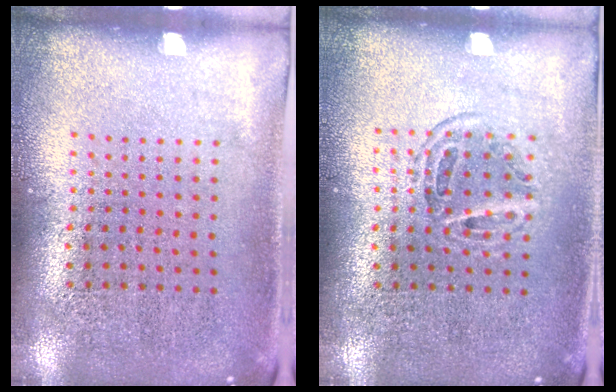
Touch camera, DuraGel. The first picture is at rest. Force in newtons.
{"total": 1.2, "press": 1.0, "slide": 0.7}